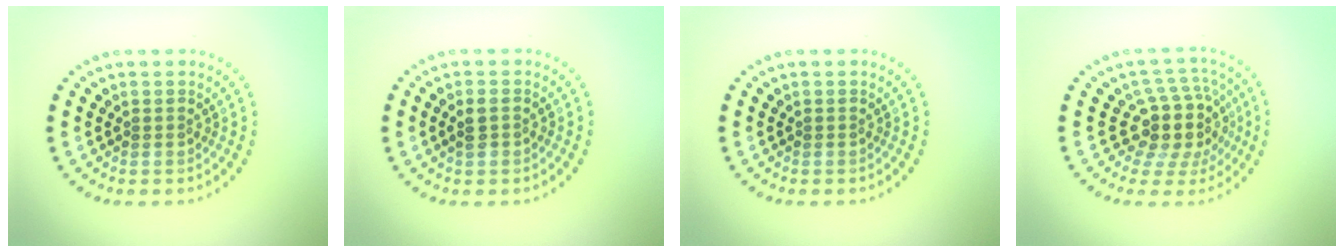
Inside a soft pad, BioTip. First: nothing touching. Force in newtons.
{"total": 1.5, "press": 1.5, "slide": 0.3}
{"total": 0.0}
{"total": 4.8, "press": 3.9, "slide": 2.9}